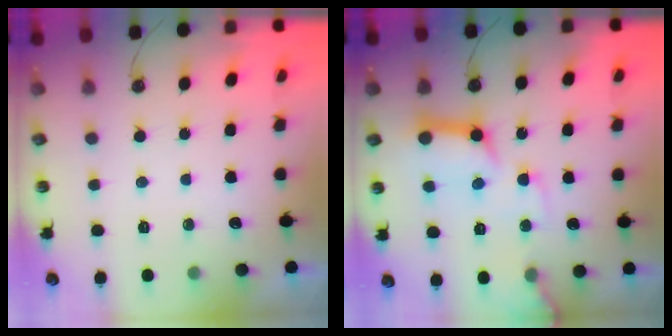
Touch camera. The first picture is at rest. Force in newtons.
{"total": 17.0, "press": 16.9, "slide": 2.4}